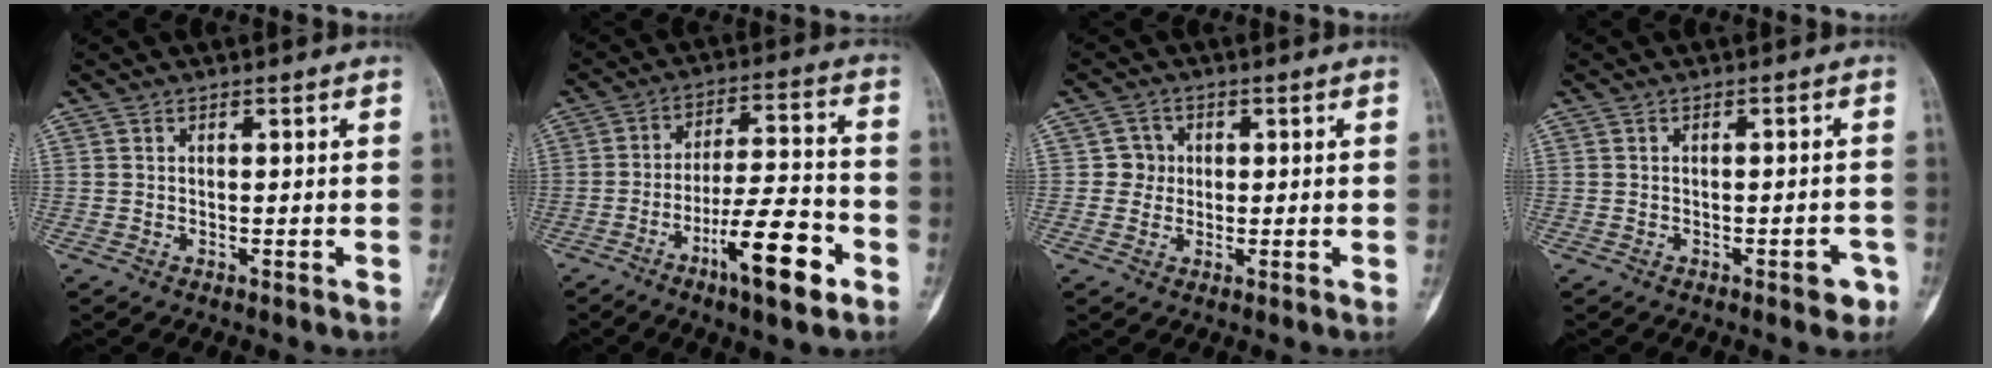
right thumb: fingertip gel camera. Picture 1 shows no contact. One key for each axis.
{"total": 13.9, "fx": -6.8, "fy": 3.5, "fz": 11.7, "tx": -0.185, "ty": 0.039, "tz": -0.109}
{"total": 3.1, "fx": 0.2, "fy": 3.1, "fz": 0.3, "tx": 0.021, "ty": 0.008, "tz": -0.003}
{"total": 3.4, "fx": -1.9, "fy": 1.4, "fz": 2.4, "tx": -0.019, "ty": 0.014, "tz": -0.019}